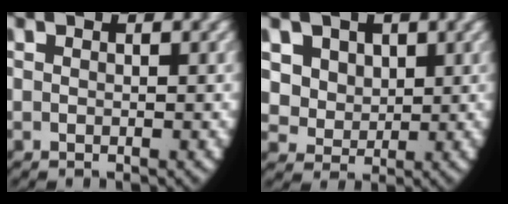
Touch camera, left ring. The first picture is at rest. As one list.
[{"total": 8.2, "force": [1.1, 7.5, 3.1], "torque": [-0.101, -0.024, 0.021]}]